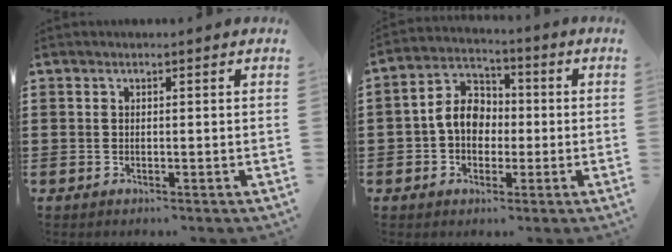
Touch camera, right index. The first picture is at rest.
{"total": 7.0, "force": [-0.5, 5.4, 4.4], "torque": [-0.107, 0.012, -0.013]}